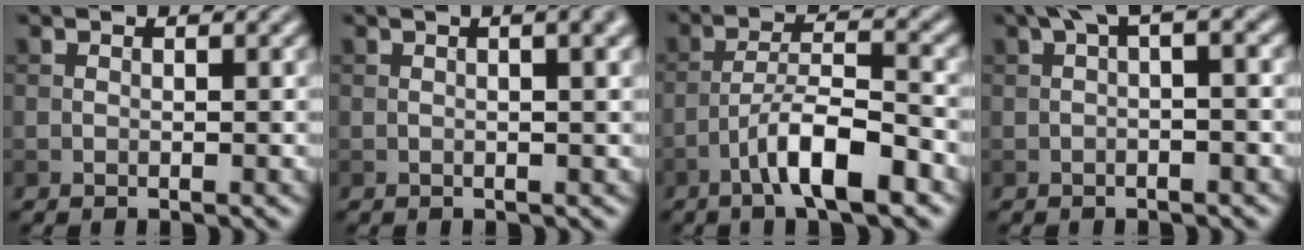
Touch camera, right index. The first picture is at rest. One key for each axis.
{"total": 6.1, "fx": 2.2, "fy": 2.8, "fz": 5.0, "tx": -0.024, "ty": 0.034, "tz": -0.006}
{"total": 6.6, "fx": -3.6, "fy": 1.4, "fz": 5.3, "tx": -0.090, "ty": 0.015, "tz": -0.065}
{"total": 3.4, "fx": 0.7, "fy": 0.7, "fz": 3.3, "tx": -0.053, "ty": 0.018, "tz": 0.007}